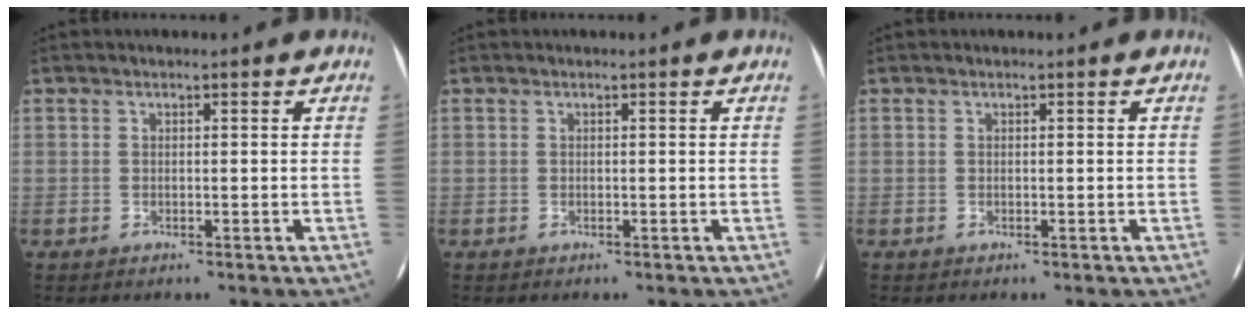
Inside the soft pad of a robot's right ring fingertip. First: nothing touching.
{"total": 0.0}
{"total": 0.0}